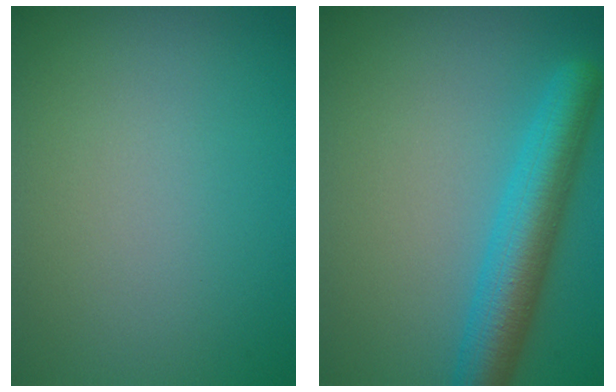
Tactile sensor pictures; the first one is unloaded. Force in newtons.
{"total": 6.0, "press": 6.0, "slide": 0.3}